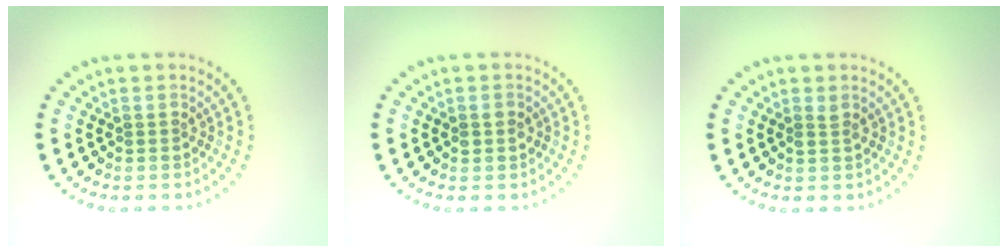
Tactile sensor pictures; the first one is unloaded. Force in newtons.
{"total": 1.5, "press": 1.5, "slide": 0.1}
{"total": 0.5, "press": 0.5, "slide": 0.1}